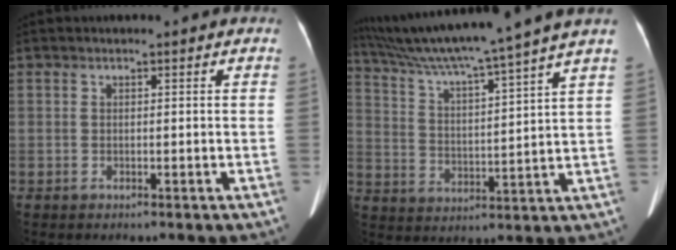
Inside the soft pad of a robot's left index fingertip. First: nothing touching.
{"total": 17.5, "force": [14.5, -2.6, 9.3], "torque": [-0.163, -0.013, 0.222]}